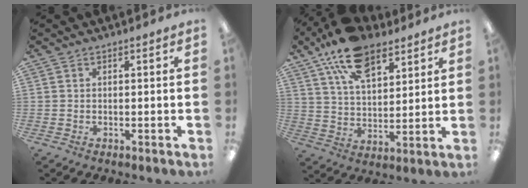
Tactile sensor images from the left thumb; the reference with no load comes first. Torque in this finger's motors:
{"motor_torque": [0.82, 0.38, 1.46, -1.28, 0.38]}